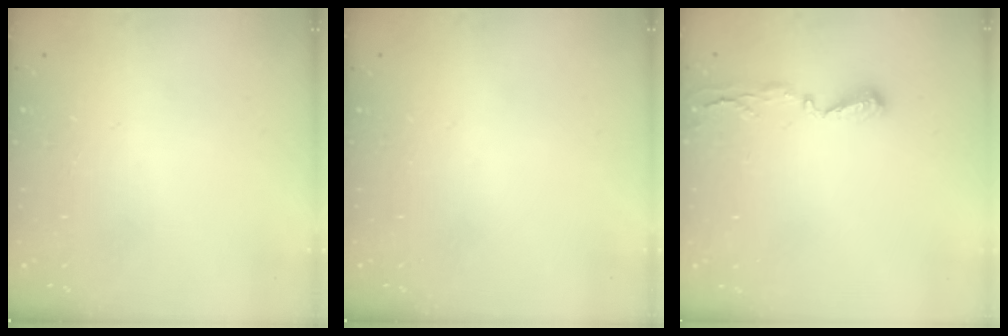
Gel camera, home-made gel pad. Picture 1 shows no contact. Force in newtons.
{"total": 0.0}
{"total": 4.0, "press": 4.0, "slide": 0.4}